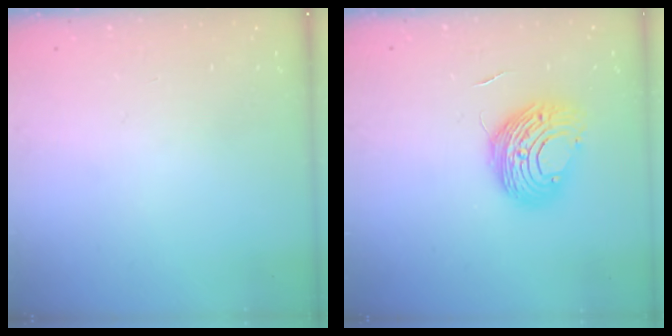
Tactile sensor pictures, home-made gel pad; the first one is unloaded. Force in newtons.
{"total": 11.0, "press": 11.0, "slide": 0.2}